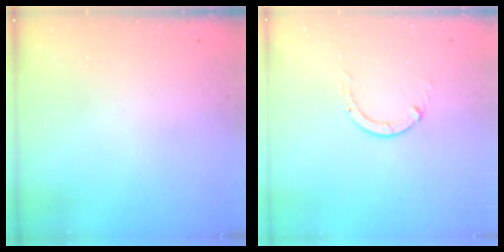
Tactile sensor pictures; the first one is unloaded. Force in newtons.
{"total": 0.0}